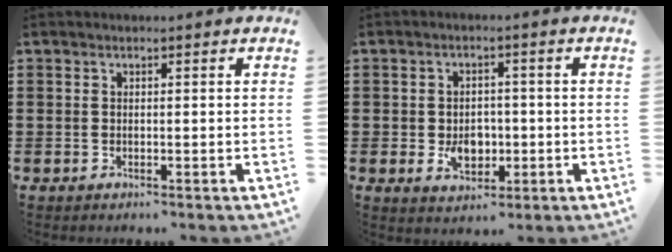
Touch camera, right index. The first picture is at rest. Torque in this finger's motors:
{"motor_torque": [0.07, 0.02, 0.14, 0.03]}